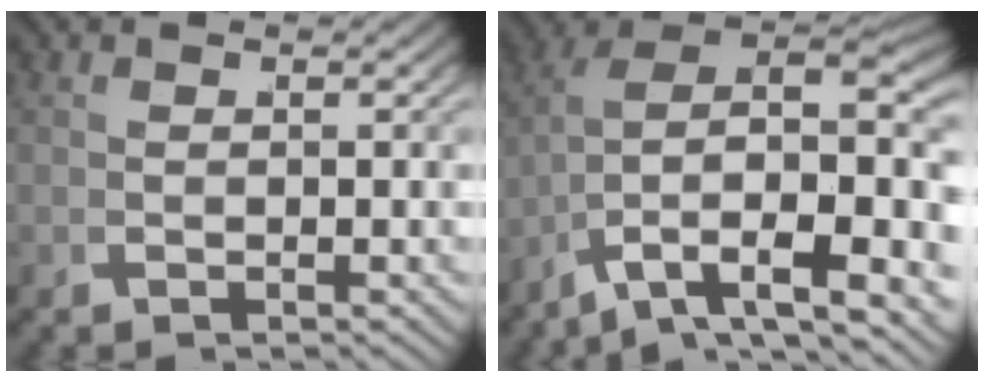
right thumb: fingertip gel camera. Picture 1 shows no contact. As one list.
[{"total": 12.3, "force": [-0.8, 8.5, 8.8], "torque": [-0.143, -0.058, 0.002]}]